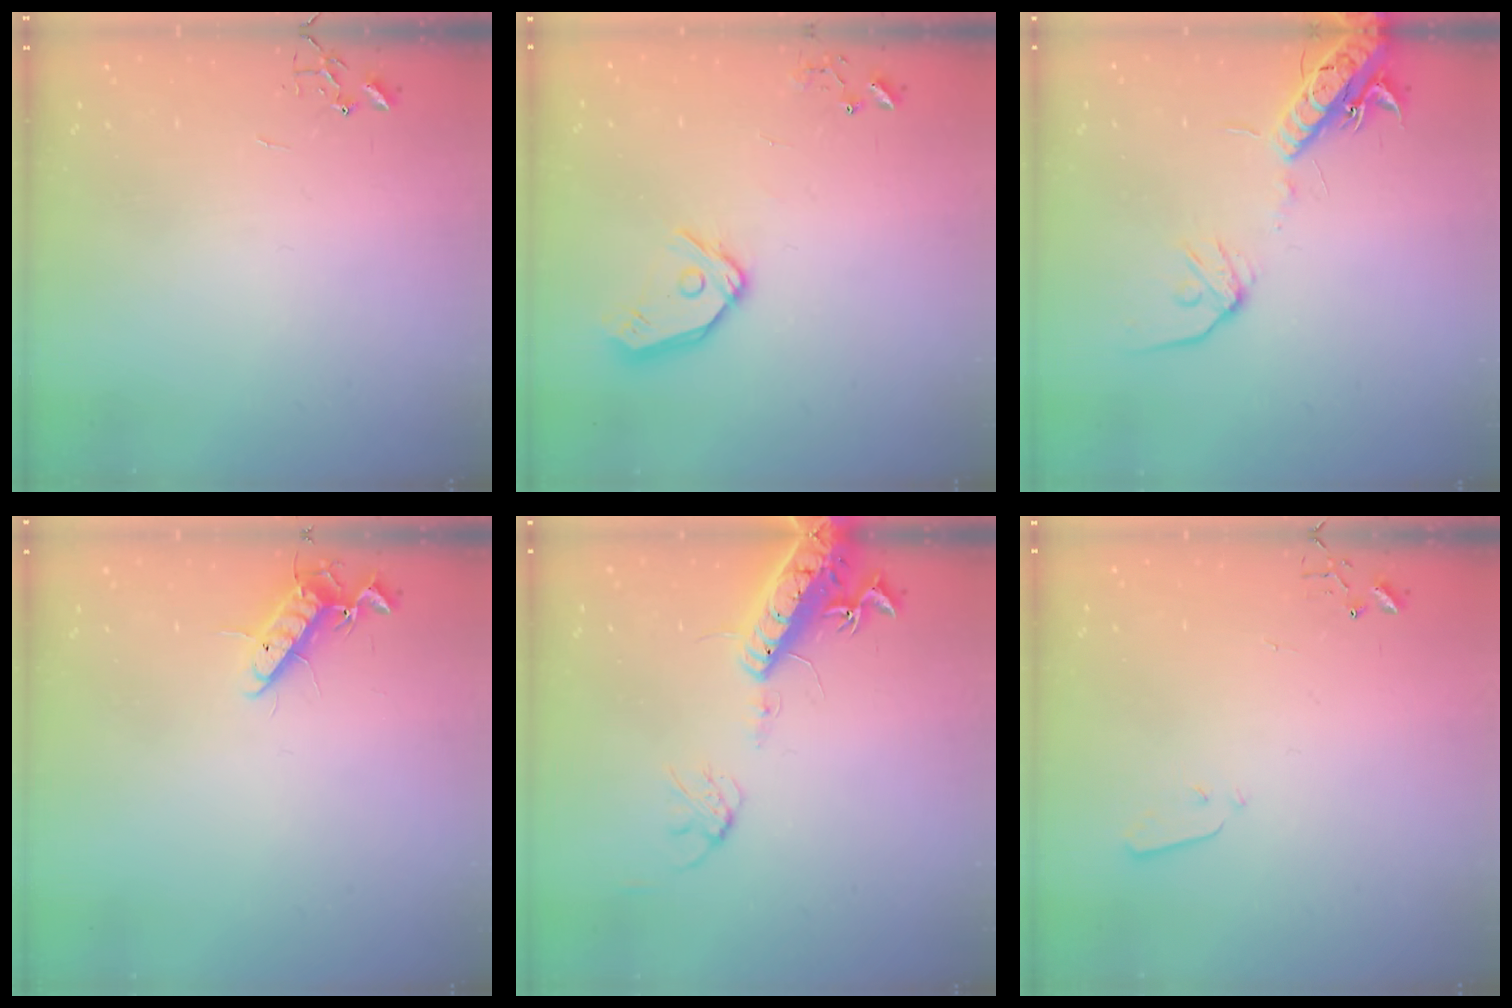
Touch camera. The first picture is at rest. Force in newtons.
{"total": 12.2, "press": 12.1, "slide": 1.5}
{"total": 15.1, "press": 14.7, "slide": 3.3}
{"total": 12.1, "press": 11.9, "slide": 2.0}
{"total": 16.2, "press": 15.7, "slide": 3.7}
{"total": 2.9, "press": 2.9, "slide": 0.4}